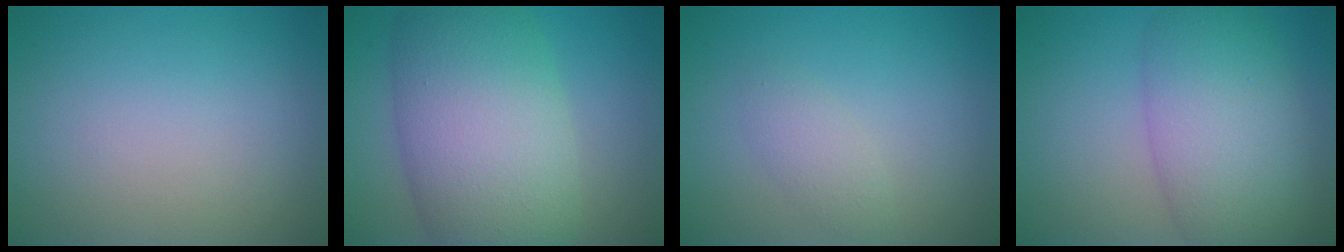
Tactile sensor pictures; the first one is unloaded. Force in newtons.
{"total": 11.5, "press": 11.5, "slide": 0.4}
{"total": 1.6, "press": 1.6, "slide": 0.1}
{"total": 7.9, "press": 7.9, "slide": 0.3}